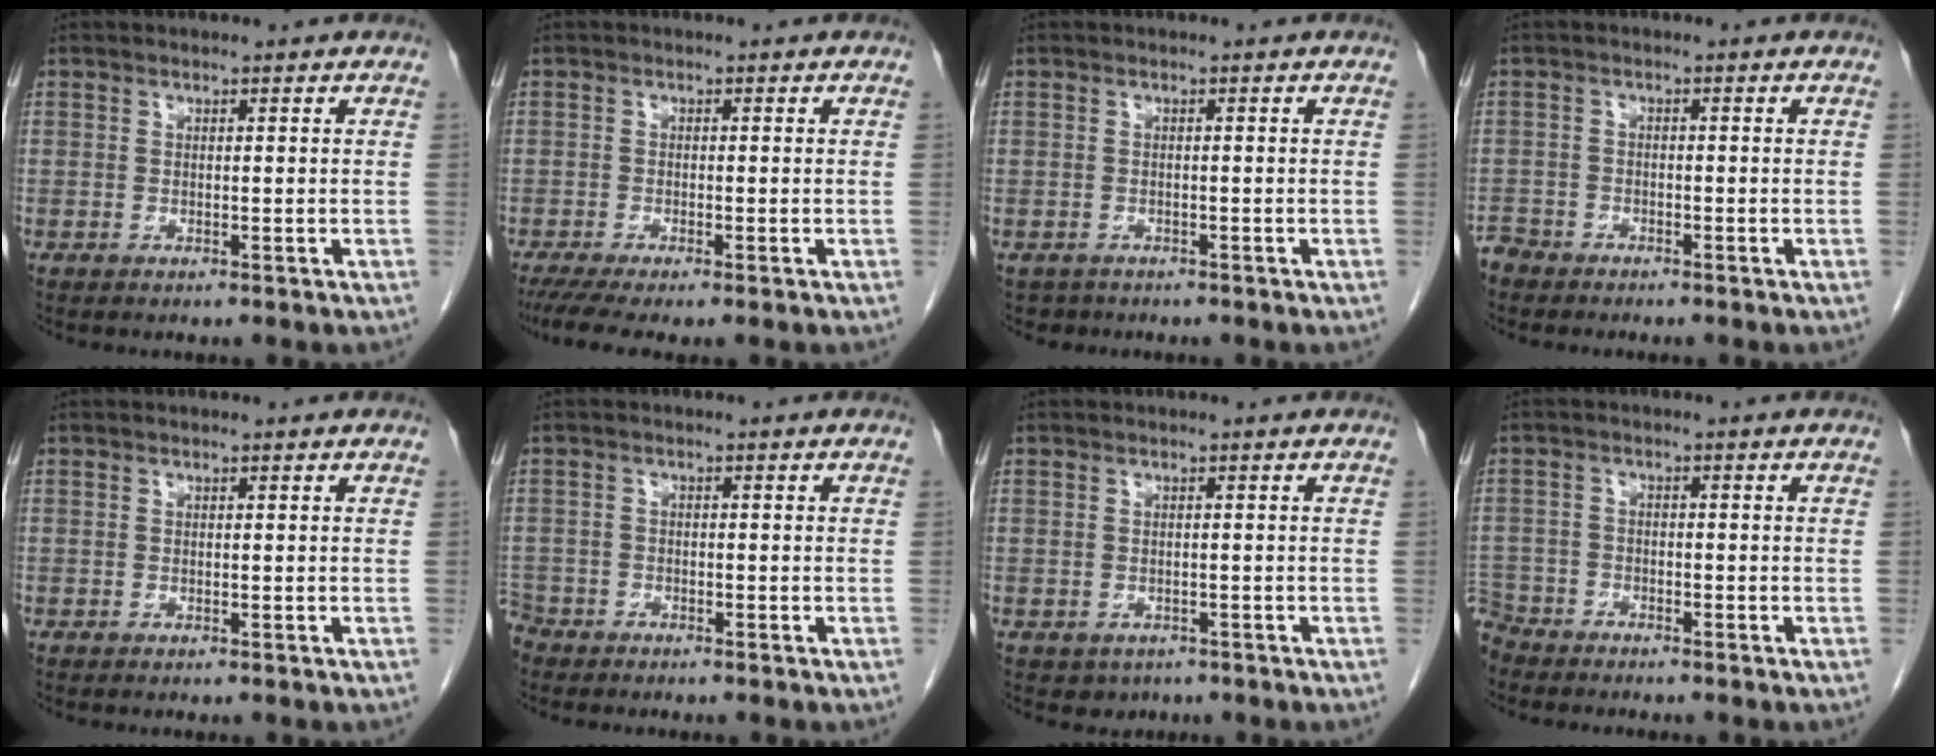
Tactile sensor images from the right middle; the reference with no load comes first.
{"total": 5.4, "force": [-4.0, 0.6, 3.6], "torque": [-0.059, -0.014, -0.067]}
{"total": 2.1, "force": [-1.6, 1.3, -0.1], "torque": [-0.006, 0.001, -0.025]}
{"total": 2.7, "force": [-2.5, 1.0, -0.1], "torque": [0.001, -0.002, -0.049]}
{"total": 0.0}
{"total": 3.6, "force": [-3.2, 1.7, 0.1], "torque": [-0.003, -0.003, -0.065]}
{"total": 2.5, "force": [-1.5, 1.9, 0.6], "torque": [-0.008, 0.004, -0.013]}
{"total": 5.5, "force": [-5.1, 1.9, 0.0], "torque": [0.003, -0.010, -0.101]}